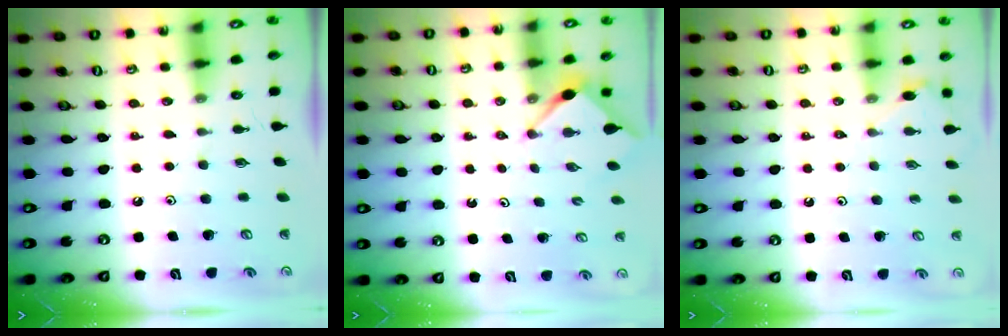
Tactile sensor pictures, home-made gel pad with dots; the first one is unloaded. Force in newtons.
{"total": 2.7, "press": 2.6, "slide": 0.3}
{"total": 3.4, "press": 3.4, "slide": 0.5}